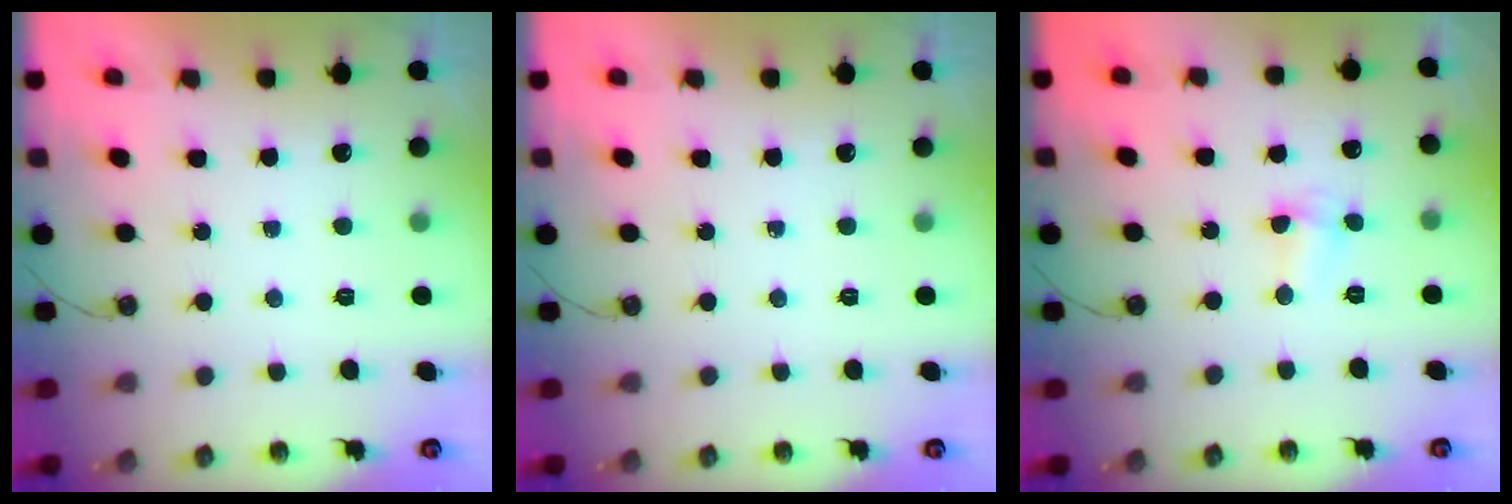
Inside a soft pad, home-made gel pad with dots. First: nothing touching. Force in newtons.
{"total": 0.0}
{"total": 2.9, "press": 2.8, "slide": 0.7}